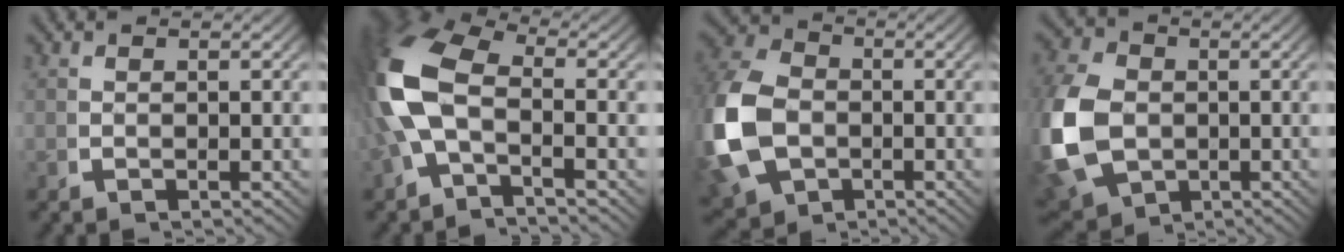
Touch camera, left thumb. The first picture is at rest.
{"total": 9.9, "force": [-0.4, 6.4, 7.5], "torque": [-0.184, -0.006, -0.007]}
{"total": 12.3, "force": [-1.6, 9.5, 7.7], "torque": [-0.205, -0.050, -0.002]}
{"total": 10.9, "force": [-1.7, 8.5, 6.7], "torque": [-0.185, -0.047, -0.006]}